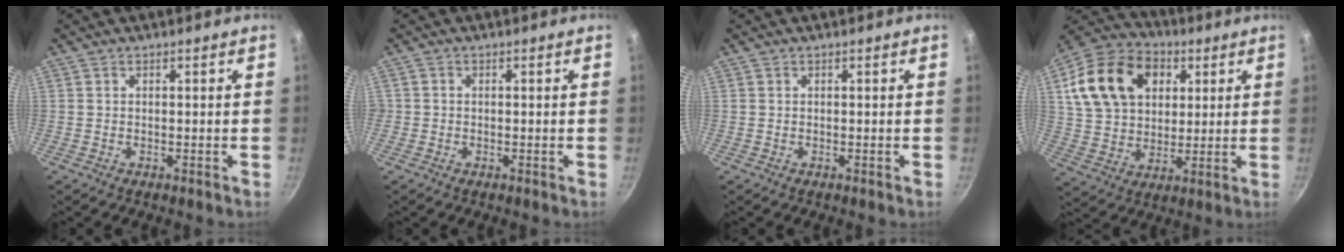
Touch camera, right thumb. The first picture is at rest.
{"total": 0.6, "force": [-0.1, 0.6, 0.2], "torque": [-0.002, 0.003, -0.002]}
{"total": 0.0}
{"total": 20.2, "force": [6.5, 14.7, 12.3], "torque": [-0.202, 0.008, 0.111]}